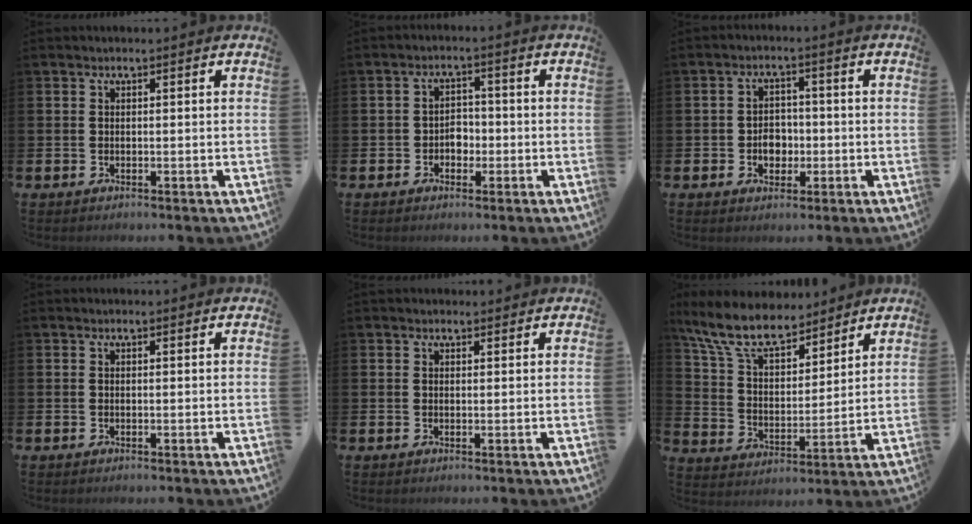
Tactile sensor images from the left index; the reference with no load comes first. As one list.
[{"total": 2.7, "force": [-1.1, 2.2, 1.2], "torque": [-0.016, 0.004, -0.029]}, {"total": 3.5, "force": [-0.8, 2.8, 2.0], "torque": [-0.023, -0.002, -0.022]}, {"total": 0.0}, {"total": 1.0, "force": [0.9, 0.4, 0.1], "torque": [0.009, 0.001, 0.014]}, {"total": 9.9, "force": [8.5, 3.4, 3.9], "torque": [-0.113, -0.043, 0.155]}]